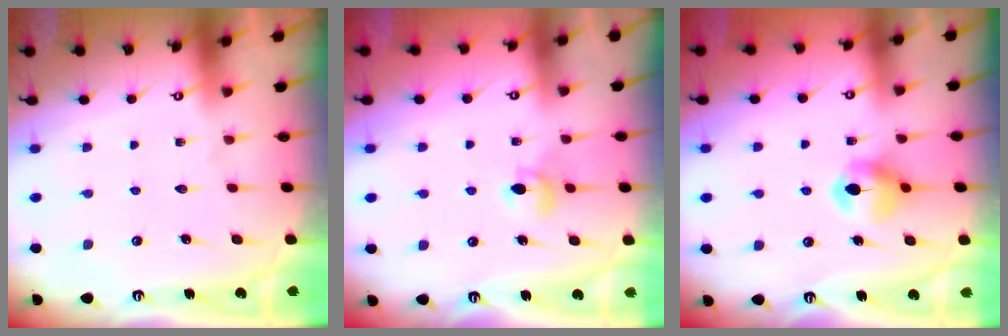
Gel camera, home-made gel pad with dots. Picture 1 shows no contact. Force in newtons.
{"total": 5.6, "press": 5.5, "slide": 0.7}
{"total": 7.1, "press": 7.1, "slide": 0.6}